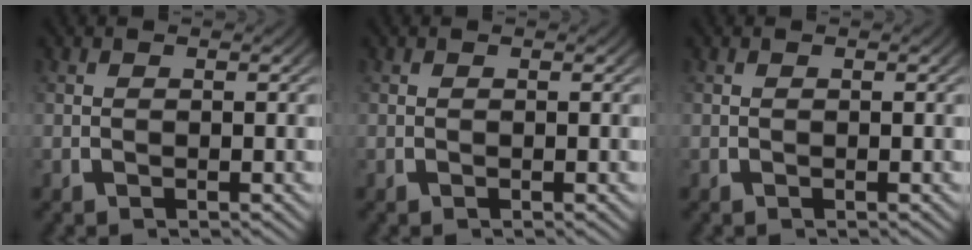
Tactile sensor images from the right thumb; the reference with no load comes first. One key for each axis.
{"total": 0.0}
{"total": 0.0}